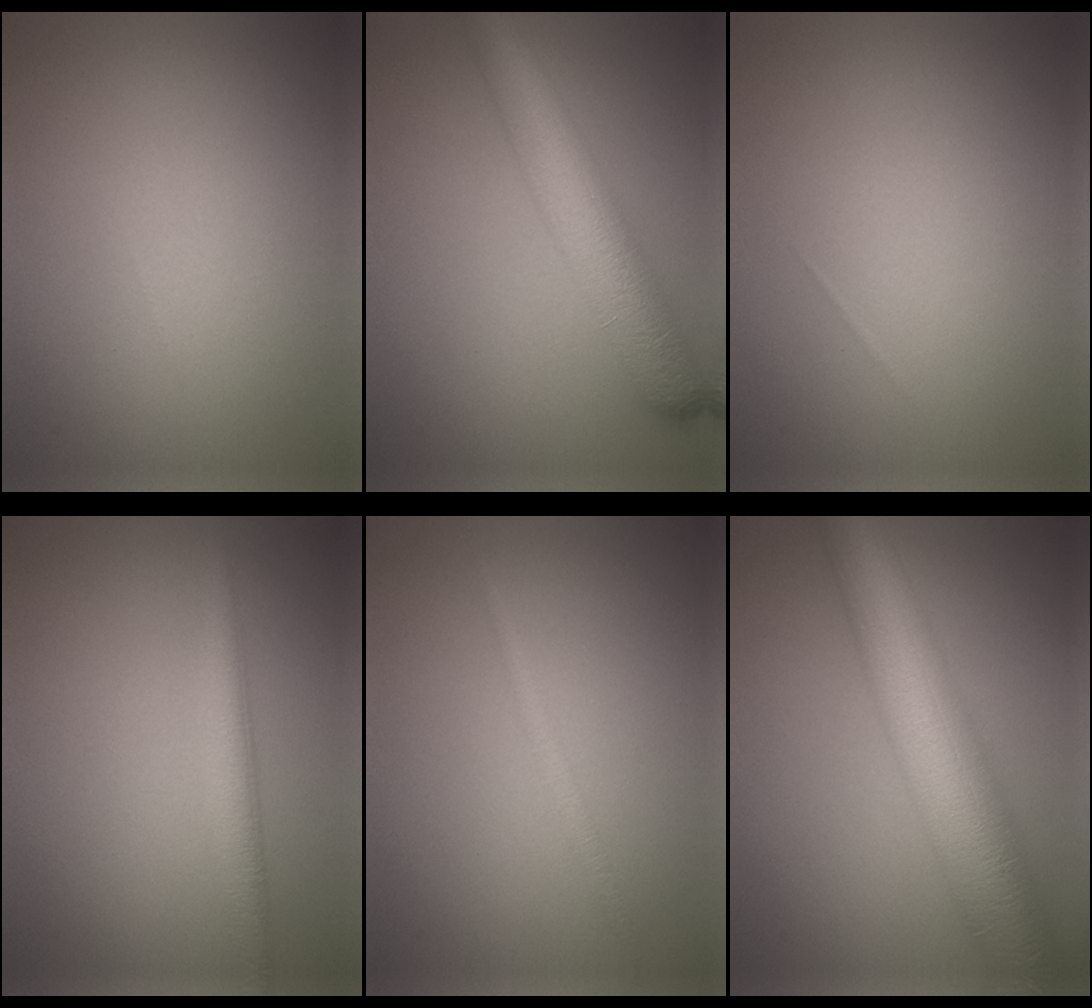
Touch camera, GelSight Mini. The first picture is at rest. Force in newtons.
{"total": 7.8, "press": 7.8, "slide": 0.3}
{"total": 0.0}
{"total": 2.9, "press": 2.9, "slide": 0.1}
{"total": 1.2, "press": 1.2, "slide": 0.0}
{"total": 11.8, "press": 11.8, "slide": 0.4}